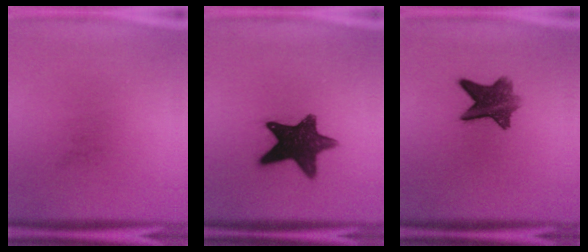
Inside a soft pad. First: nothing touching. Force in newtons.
{"total": 13.3}
{"total": 8.0}